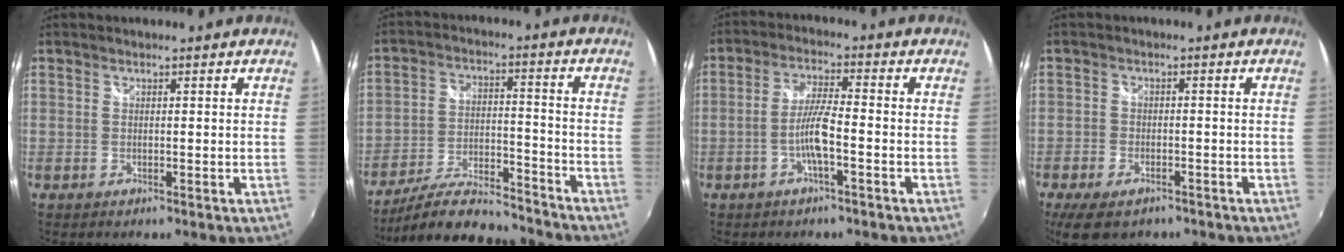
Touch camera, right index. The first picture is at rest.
{"total": 16.5, "force": [-14.7, 4.1, 6.1], "torque": [-0.129, 0.000, -0.224]}
{"total": 5.8, "force": [-2.3, 0.4, 5.3], "torque": [-0.108, 0.004, -0.043]}
{"total": 8.6, "force": [-6.0, 4.3, 4.4], "torque": [-0.109, -0.022, -0.097]}